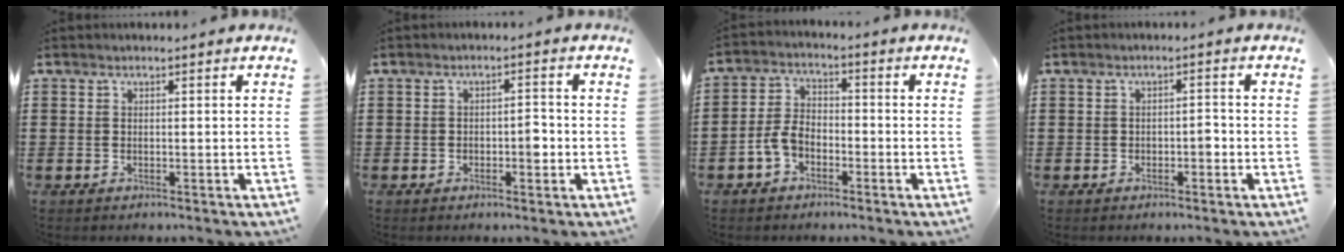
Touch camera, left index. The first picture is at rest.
{"total": 2.5, "force": [-0.7, 1.1, 2.1], "torque": [-0.033, 0.000, -0.017]}
{"total": 4.8, "force": [-2.6, 2.9, 2.8], "torque": [-0.079, 0.004, -0.057]}
{"total": 1.6, "force": [-0.6, 0.7, 1.2], "torque": [-0.027, 0.003, -0.014]}